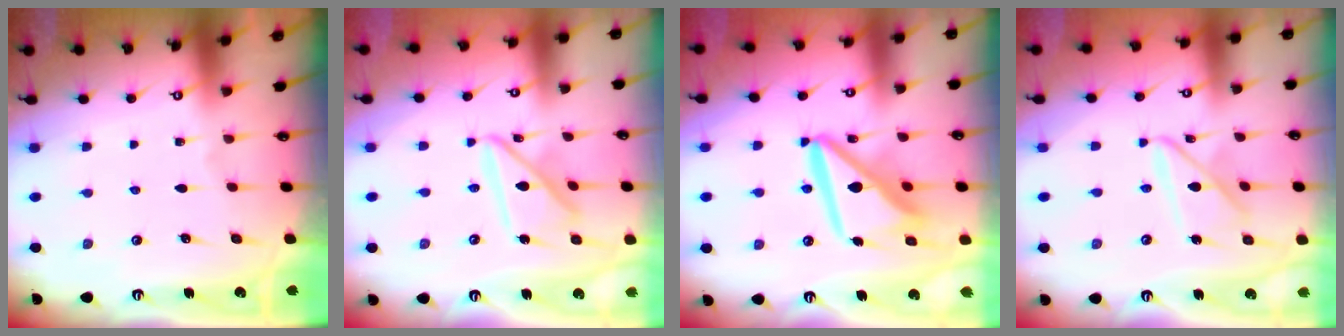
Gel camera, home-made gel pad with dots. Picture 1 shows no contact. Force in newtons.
{"total": 13.2, "press": 13.1, "slide": 1.2}
{"total": 14.6, "press": 14.5, "slide": 1.8}
{"total": 10.8, "press": 10.7, "slide": 1.0}